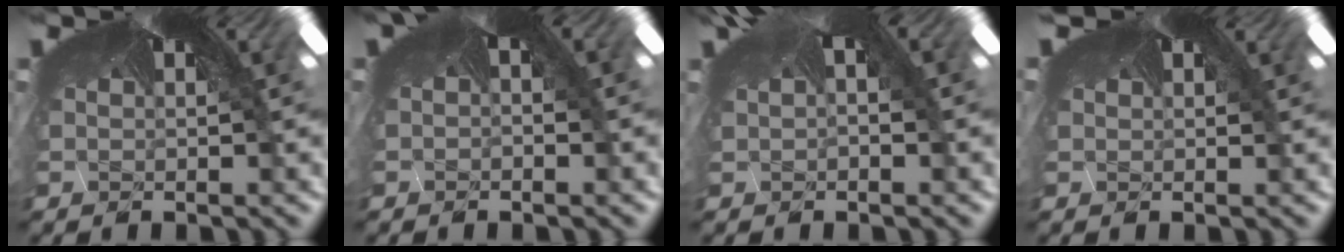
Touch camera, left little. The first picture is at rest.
{"total": 1.3, "force": [-1.0, 0.5, 0.8], "torque": [-0.018, 0.005, -0.017]}
{"total": 1.2, "force": [-0.3, 0.6, 1.1], "torque": [-0.034, 0.006, 0.001]}
{"total": 1.4, "force": [0.6, 1.0, 0.8], "torque": [-0.027, 0.006, 0.008]}